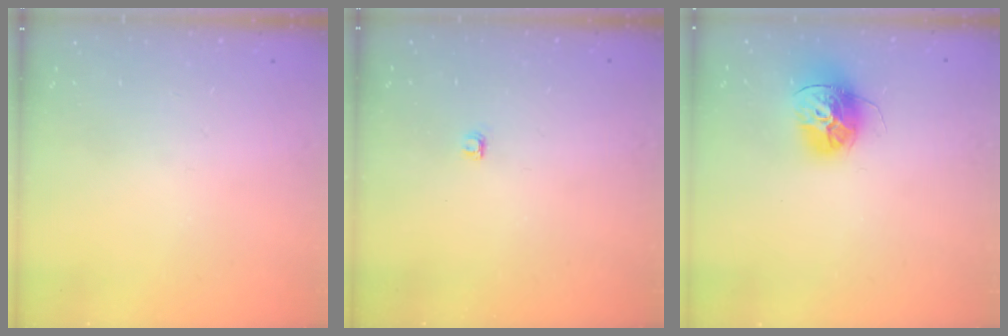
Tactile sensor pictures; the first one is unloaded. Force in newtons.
{"total": 2.8, "press": 2.8, "slide": 0.4}
{"total": 15.0, "press": 14.9, "slide": 1.3}